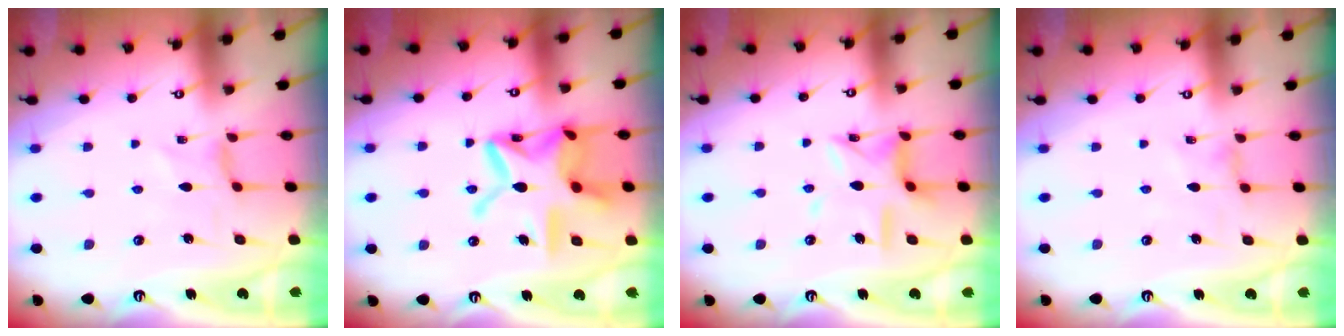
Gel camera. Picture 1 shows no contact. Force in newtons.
{"total": 21.1, "press": 21.0, "slide": 1.9}
{"total": 11.2, "press": 11.1, "slide": 1.0}
{"total": 1.2, "press": 1.1, "slide": 0.4}